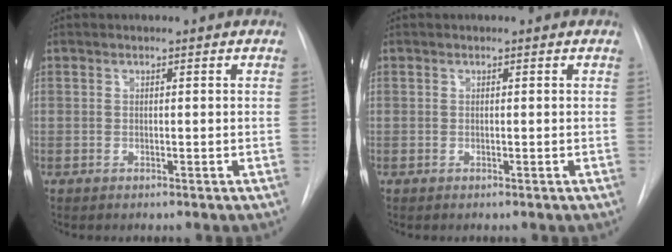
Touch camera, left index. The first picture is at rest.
{"total": 0.0}